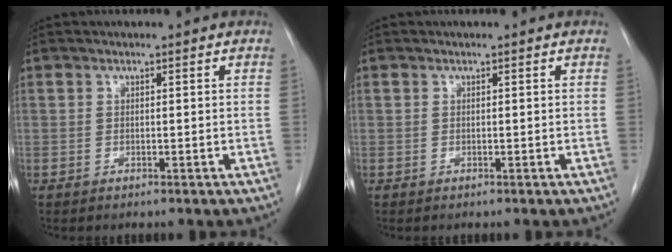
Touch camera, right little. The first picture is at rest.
{"total": 0.0}